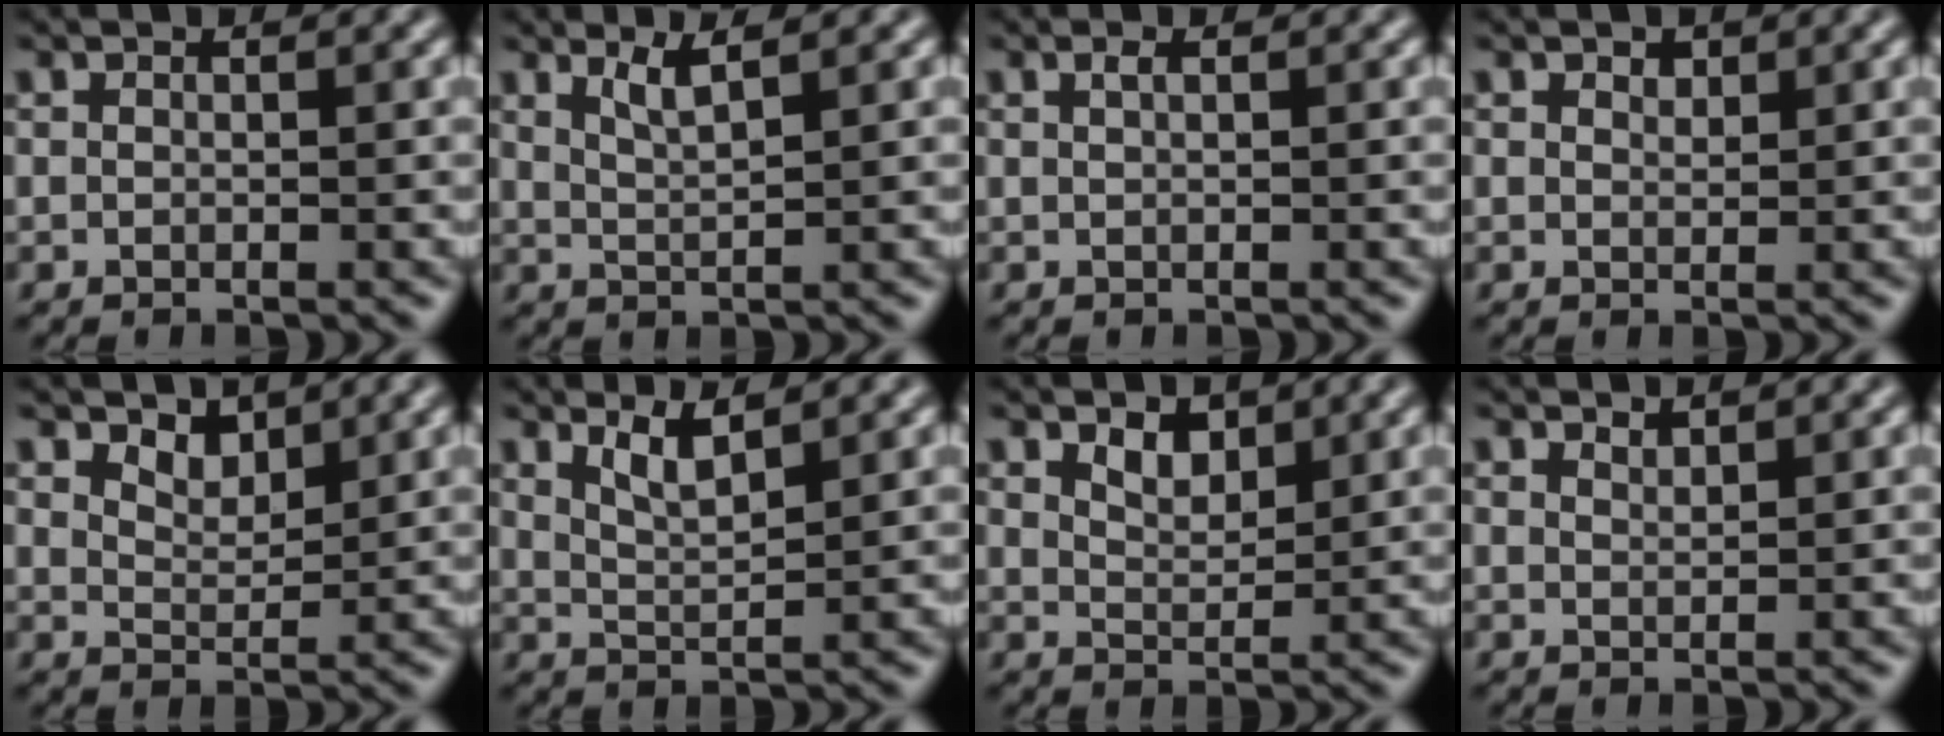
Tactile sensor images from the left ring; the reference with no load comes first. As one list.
[{"total": 2.1, "force": [1.3, 0.4, 1.5], "torque": [-0.026, -0.001, 0.026]}, {"total": 0.7, "force": [0.4, 0.2, 0.6], "torque": [-0.013, 0.003, 0.006]}, {"total": 0.9, "force": [0.7, 0.5, 0.3], "torque": [-0.005, 0.000, 0.012]}, {"total": 2.1, "force": [1.8, 0.9, 0.8], "torque": [-0.018, -0.004, 0.028]}, {"total": 2.5, "force": [1.8, 0.5, 1.7], "torque": [-0.032, -0.005, 0.036]}, {"total": 2.1, "force": [1.5, 1.0, 1.1], "torque": [-0.023, -0.002, 0.027]}, {"total": 0.9, "force": [0.9, 0.2, 0.2], "torque": [-0.004, -0.001, 0.019]}]